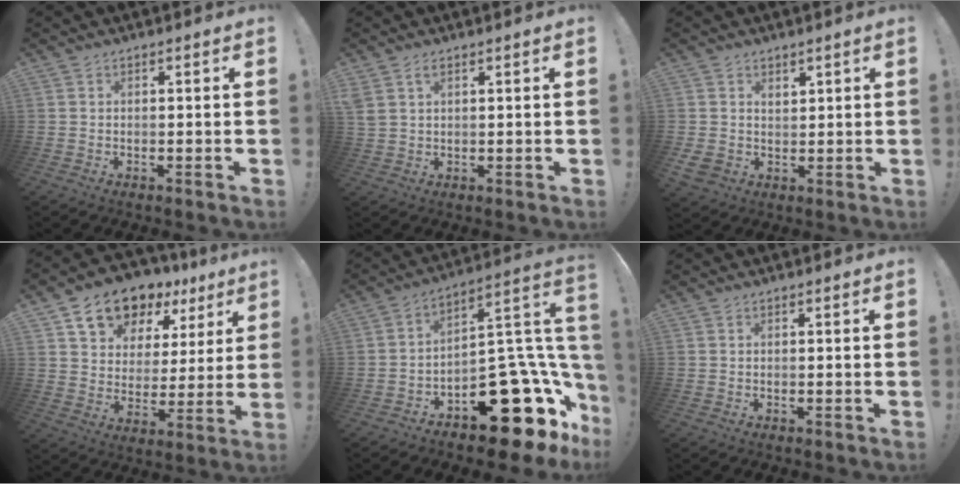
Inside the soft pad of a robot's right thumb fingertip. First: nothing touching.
{"total": 3.1, "force": [1.7, 1.8, 1.9], "torque": [-0.031, -0.004, 0.031]}
{"total": 5.8, "force": [3.1, 4.7, 1.4], "torque": [-0.010, -0.025, 0.062]}
{"total": 14.1, "force": [10.2, 8.2, 5.3], "torque": [-0.089, -0.068, 0.187]}
{"total": 23.7, "force": [-11.4, 11.3, 17.5], "torque": [-0.177, 0.053, -0.172]}
{"total": 0.0}